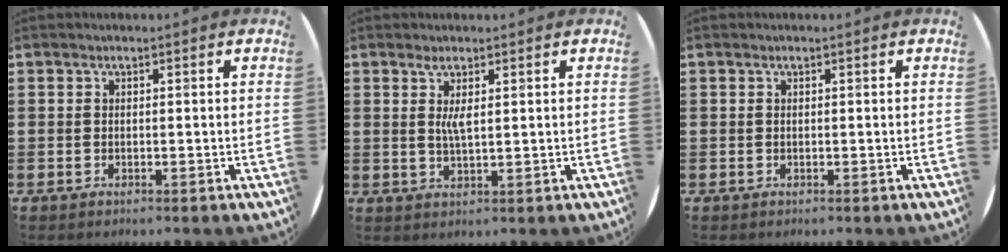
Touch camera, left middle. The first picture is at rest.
{"total": 2.3, "force": [1.0, 0.4, 2.0], "torque": [-0.043, 0.002, 0.017]}
{"total": 0.0}